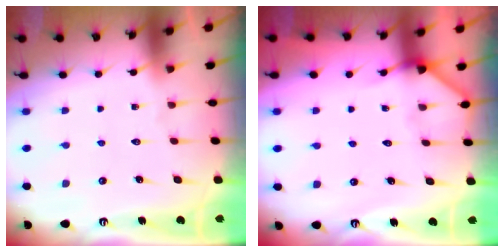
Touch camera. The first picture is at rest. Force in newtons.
{"total": 4.6, "press": 4.6, "slide": 0.5}